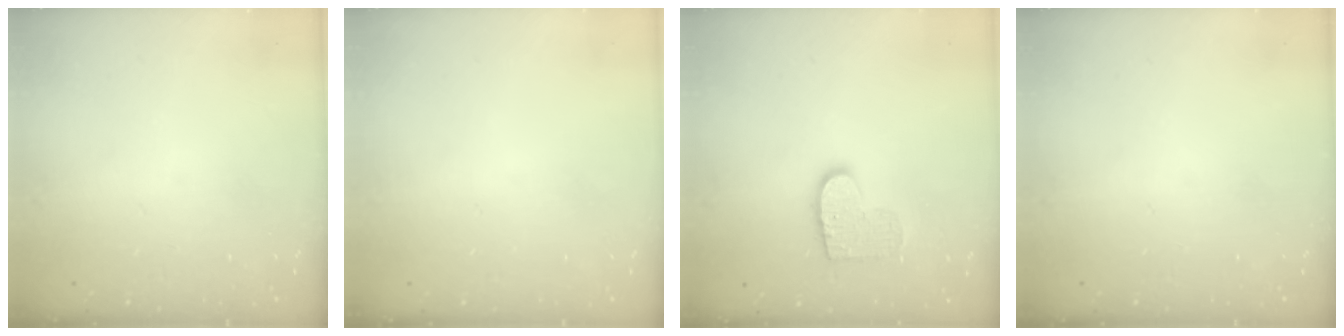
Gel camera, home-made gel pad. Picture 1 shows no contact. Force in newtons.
{"total": 0.6, "press": 0.6, "slide": 0.2}
{"total": 10.2, "press": 10.1, "slide": 0.5}
{"total": 0.0}